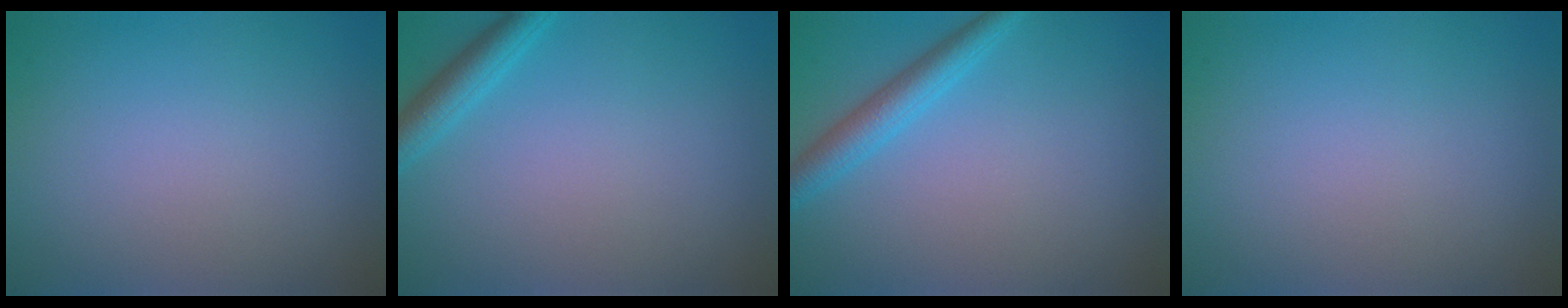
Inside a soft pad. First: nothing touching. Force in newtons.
{"total": 2.4, "press": 2.4, "slide": 0.2}
{"total": 3.0, "press": 3.0, "slide": 0.0}
{"total": 0.0}